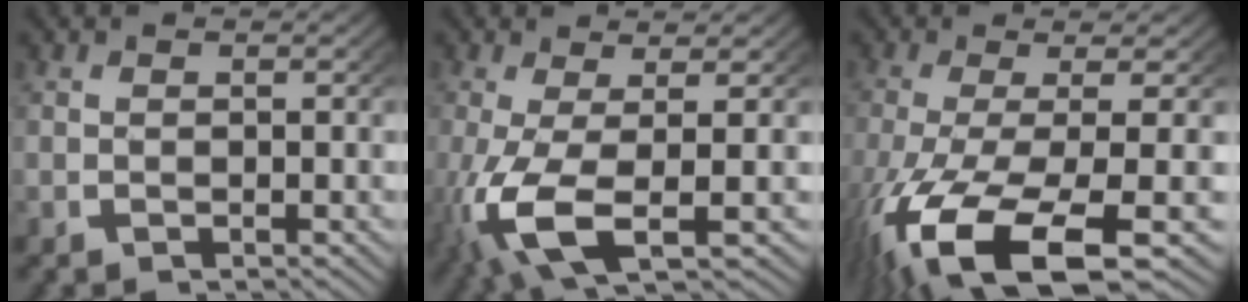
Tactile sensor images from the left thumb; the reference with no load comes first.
{"total": 9.2, "force": [-2.1, 4.4, 7.8], "torque": [-0.191, -0.038, -0.017]}
{"total": 10.7, "force": [-3.8, 4.3, 9.0], "torque": [-0.200, -0.032, -0.033]}